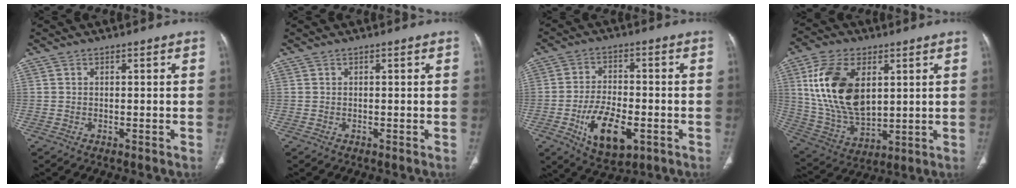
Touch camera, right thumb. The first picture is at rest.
{"total": 0.0}
{"total": 11.8, "force": [-4.1, 6.2, 9.2], "torque": [-0.142, 0.010, -0.060]}
{"total": 18.8, "force": [4.8, 11.1, 14.4], "torque": [-0.258, -0.017, 0.101]}